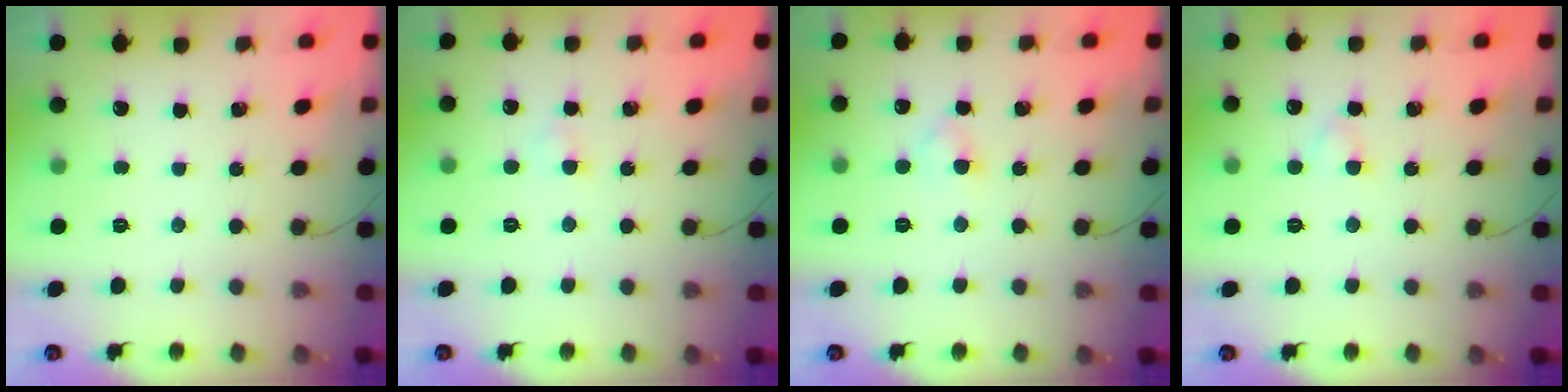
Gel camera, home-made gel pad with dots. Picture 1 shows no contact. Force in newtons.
{"total": 1.5, "press": 1.4, "slide": 0.7}
{"total": 2.2, "press": 2.1, "slide": 0.8}
{"total": 2.0, "press": 1.8, "slide": 0.9}